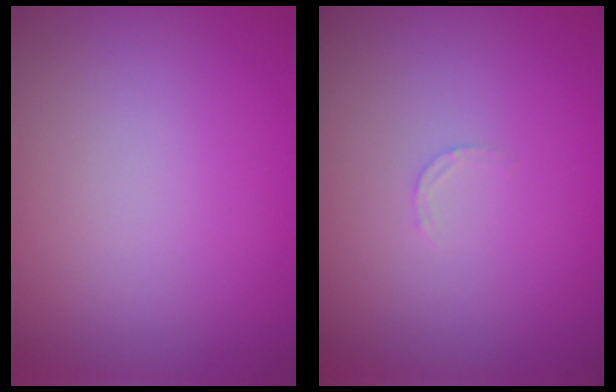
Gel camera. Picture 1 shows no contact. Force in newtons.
{"total": 0.7, "press": 0.6, "slide": 0.3}